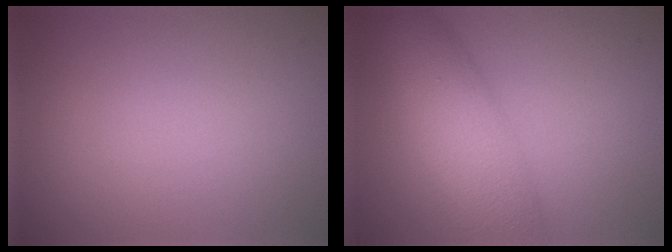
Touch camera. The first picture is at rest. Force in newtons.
{"total": 7.4, "press": 7.4, "slide": 0.2}